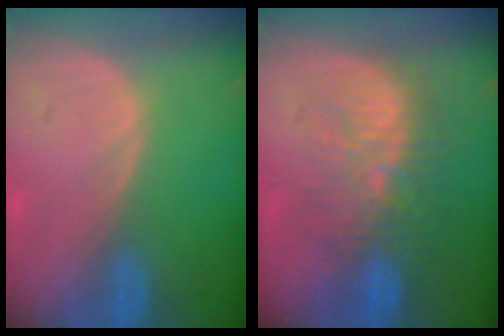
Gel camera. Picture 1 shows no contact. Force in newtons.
{"total": 9.3, "press": 9.1, "slide": 2.1}